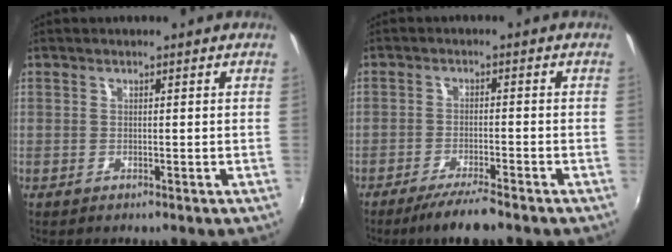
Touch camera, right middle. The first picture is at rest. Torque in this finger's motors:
{"motor_torque": [0.05, -0.05, 0.05, 0.05]}